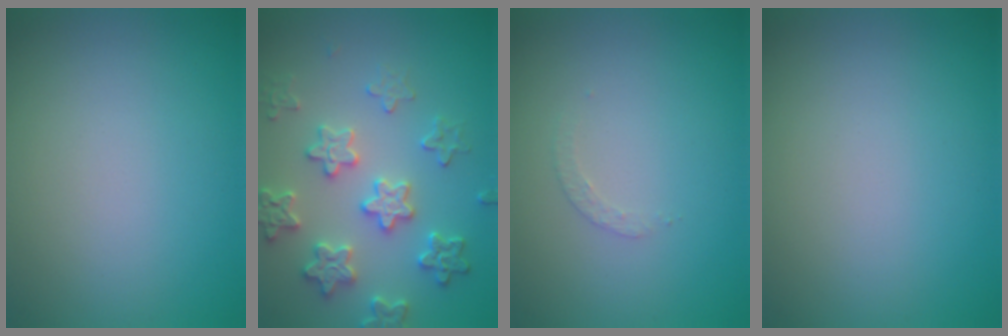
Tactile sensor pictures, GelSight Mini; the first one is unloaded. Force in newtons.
{"total": 4.0, "press": 3.9, "slide": 0.9}
{"total": 1.1, "press": 1.1, "slide": 0.3}
{"total": 0.0}